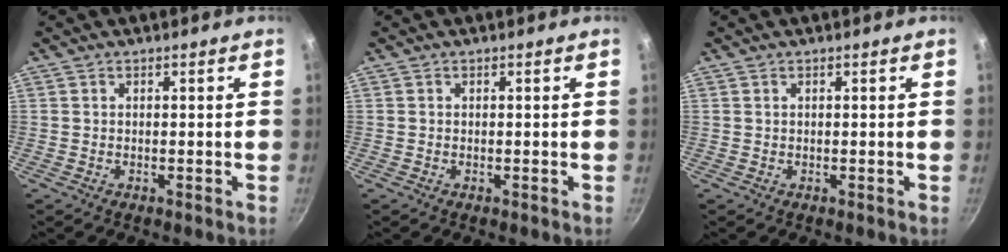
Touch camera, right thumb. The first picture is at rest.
{"total": 0.0}
{"total": 0.0}